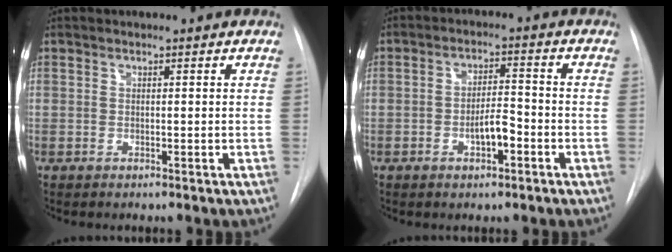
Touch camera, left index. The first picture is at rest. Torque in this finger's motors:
{"motor_torque": [0.21, 0.10, 0.10, 0.04]}